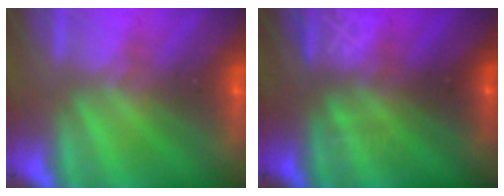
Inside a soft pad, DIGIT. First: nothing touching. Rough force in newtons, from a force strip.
{"total": 3.1}